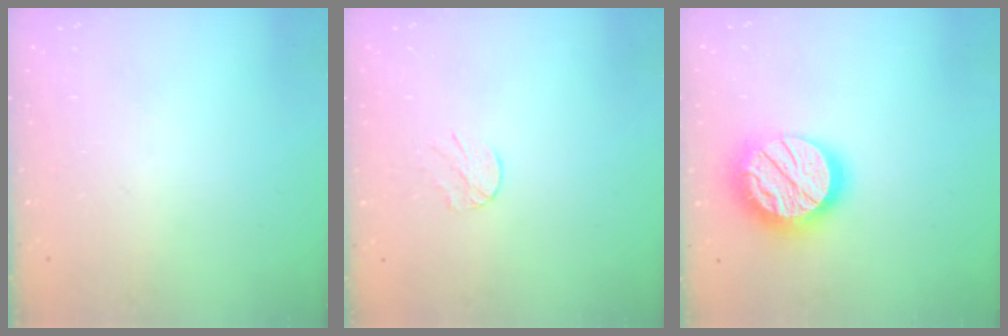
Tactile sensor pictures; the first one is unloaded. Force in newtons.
{"total": 3.1, "press": 3.0, "slide": 0.4}
{"total": 19.9, "press": 19.8, "slide": 1.5}